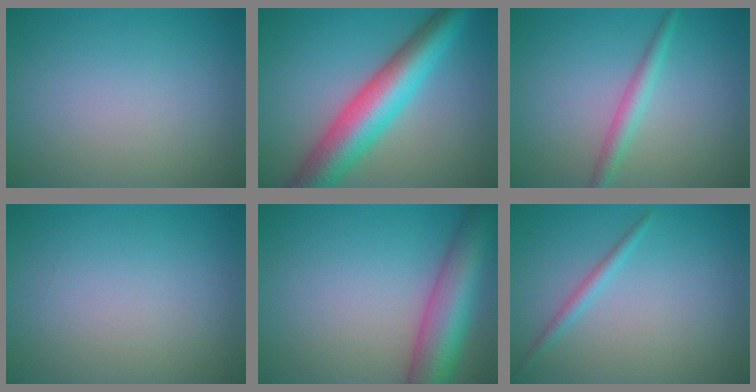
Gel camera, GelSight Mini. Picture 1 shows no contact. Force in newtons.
{"total": 8.7, "press": 8.7, "slide": 0.3}
{"total": 2.1, "press": 2.1, "slide": 0.0}
{"total": 0.0}
{"total": 8.4, "press": 8.4, "slide": 0.4}
{"total": 1.3, "press": 1.3, "slide": 0.0}